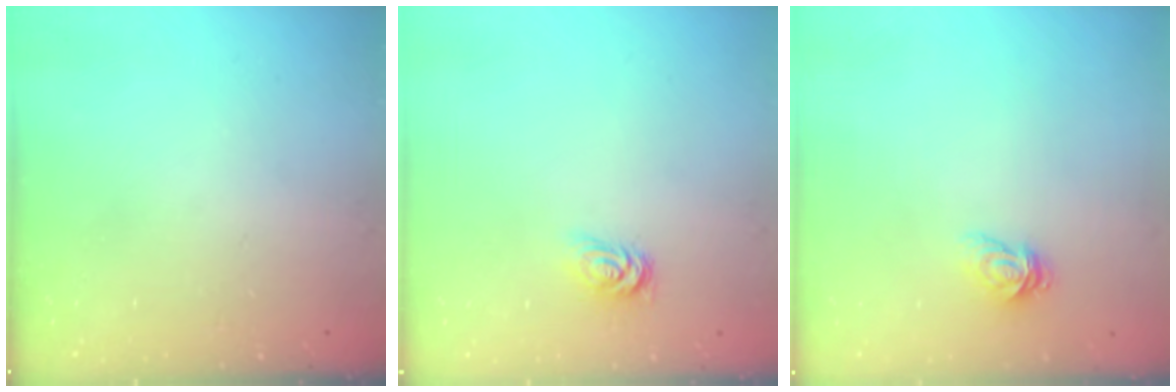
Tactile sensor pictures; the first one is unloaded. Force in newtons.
{"total": 2.5, "press": 2.5, "slide": 0.4}
{"total": 3.8, "press": 3.8, "slide": 0.4}